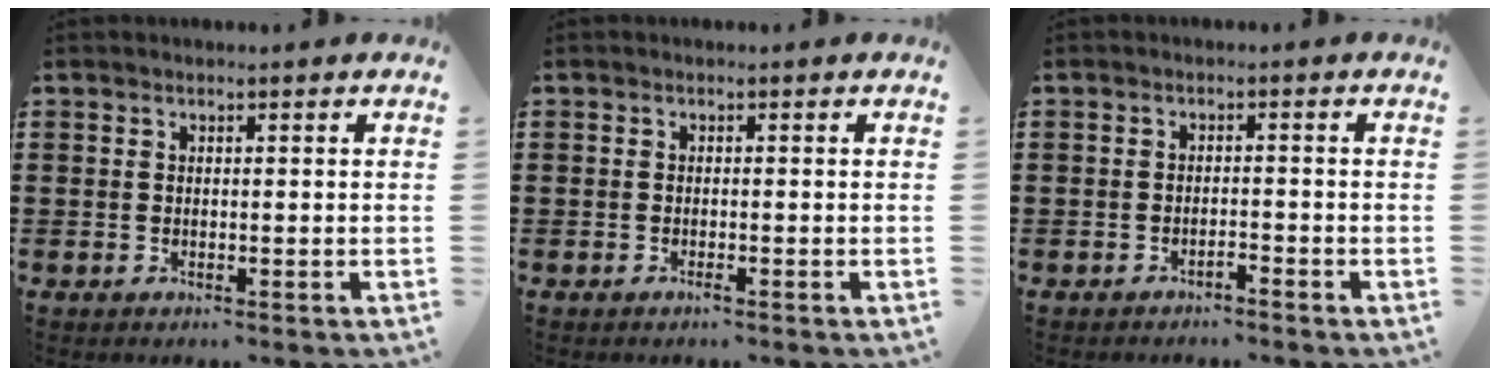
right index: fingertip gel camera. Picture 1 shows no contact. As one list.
[{"total": 0.7, "force": [-0.4, 0.1, 0.5], "torque": [-0.011, -0.003, -0.008]}, {"total": 1.3, "force": [-1.3, 0.0, 0.2], "torque": [-0.006, 0.003, -0.027]}]